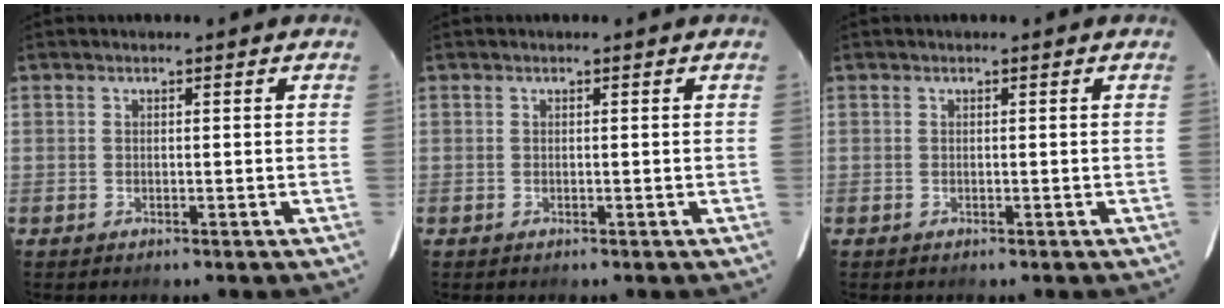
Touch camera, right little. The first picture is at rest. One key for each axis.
{"total": 0.0}
{"total": 0.0}